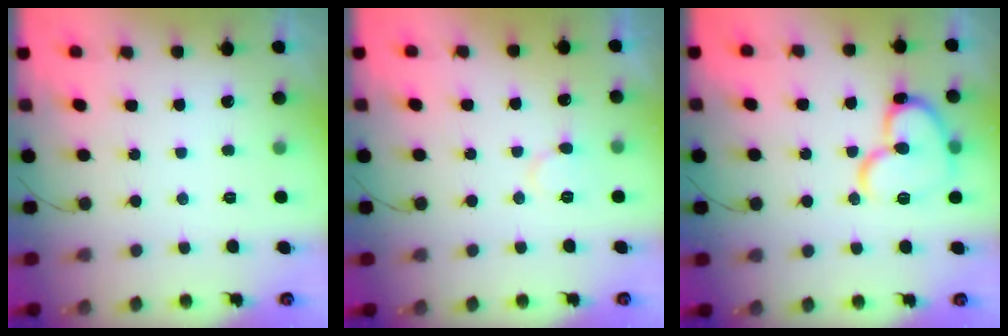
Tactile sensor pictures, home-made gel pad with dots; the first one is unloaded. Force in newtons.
{"total": 6.3, "press": 6.3, "slide": 0.6}
{"total": 15.8, "press": 15.7, "slide": 1.4}